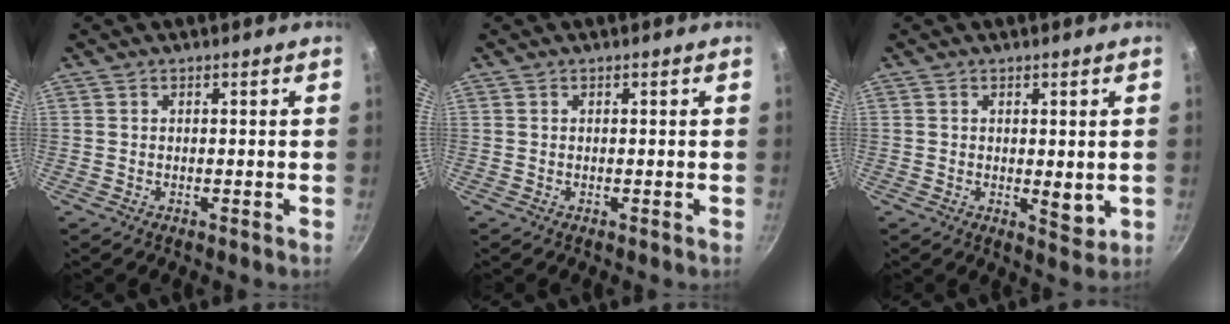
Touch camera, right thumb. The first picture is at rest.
{"total": 0.0}
{"total": 3.7, "force": [0.1, 1.8, 3.2], "torque": [-0.044, -0.016, 0.003]}